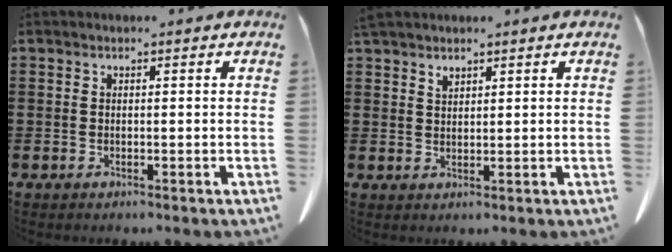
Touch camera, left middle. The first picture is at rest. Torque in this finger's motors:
{"motor_torque": [0.40, 0.33, 0.01, 0.01]}